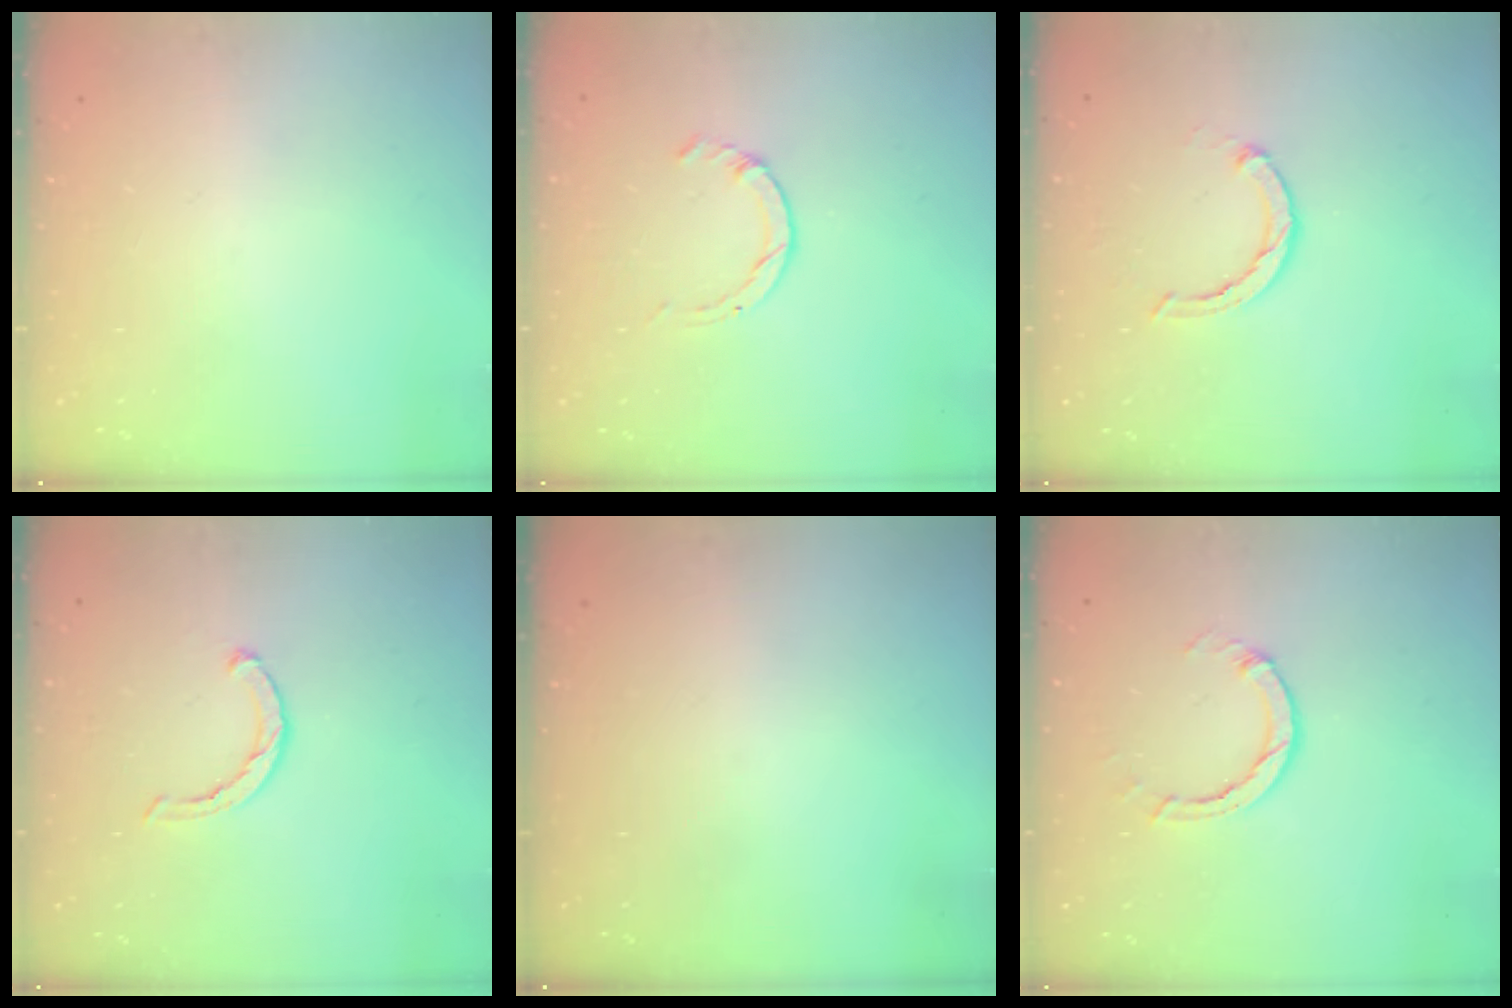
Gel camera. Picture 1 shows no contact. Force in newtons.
{"total": 1.4, "press": 1.4, "slide": 0.2}
{"total": 2.3, "press": 2.3, "slide": 0.3}
{"total": 2.1, "press": 2.1, "slide": 0.3}
{"total": 0.0}
{"total": 2.7, "press": 2.7, "slide": 0.3}